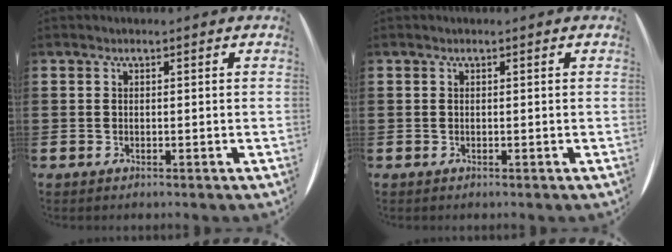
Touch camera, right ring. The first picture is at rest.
{"total": 0.0}